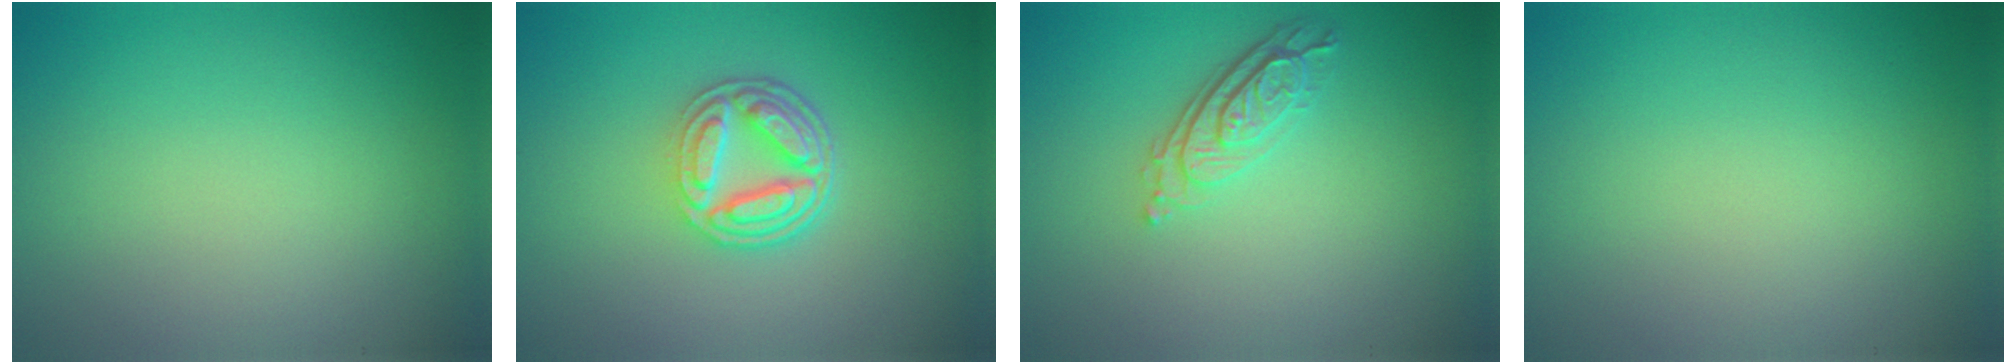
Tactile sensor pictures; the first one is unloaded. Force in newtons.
{"total": 5.0, "press": 3.7, "slide": 3.3}
{"total": 3.4, "press": 2.6, "slide": 2.2}
{"total": 0.0}